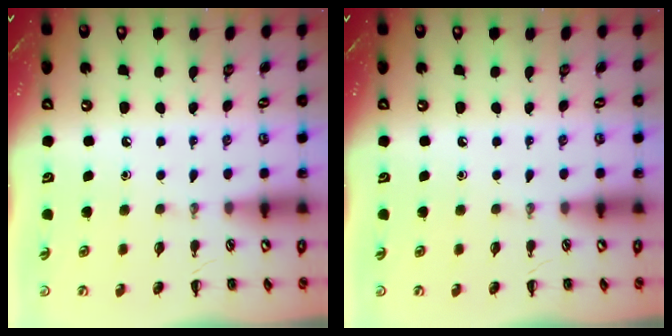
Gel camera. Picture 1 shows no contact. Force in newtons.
{"total": 0.0}